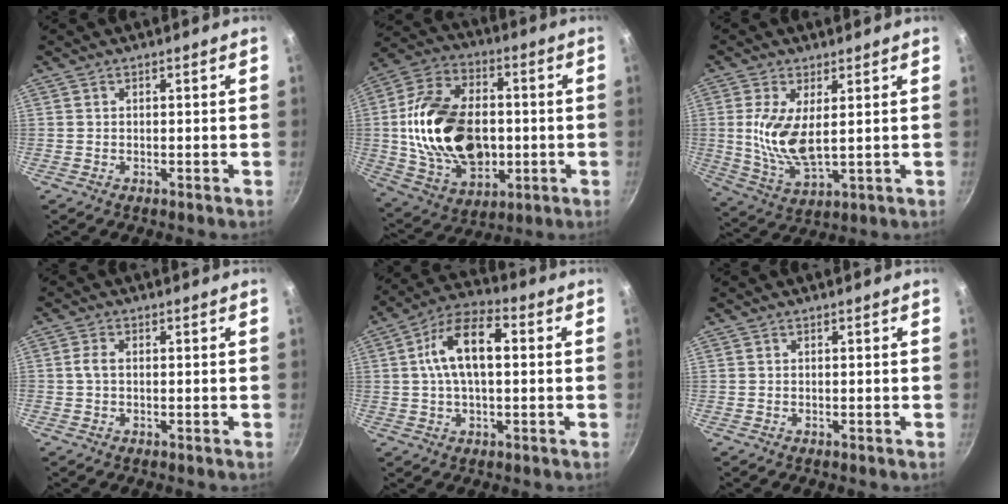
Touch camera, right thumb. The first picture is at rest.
{"total": 23.8, "force": [-0.5, 15.4, 18.2], "torque": [-0.323, 0.004, 0.001]}
{"total": 10.1, "force": [1.2, 4.4, 9.1], "torque": [-0.186, -0.021, 0.035]}
{"total": 2.1, "force": [0.0, 1.2, 1.8], "torque": [-0.038, 0.002, -0.003]}
{"total": 12.5, "force": [1.8, 6.2, 10.7], "torque": [-0.196, 0.028, 0.025]}
{"total": 0.0}